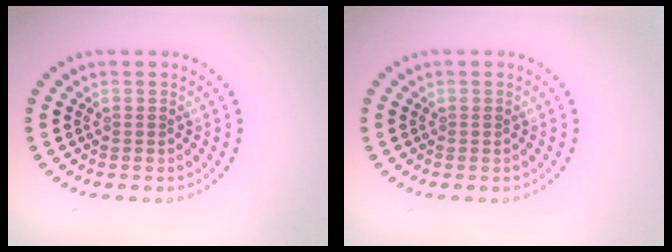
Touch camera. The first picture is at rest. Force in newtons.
{"total": 0.0}